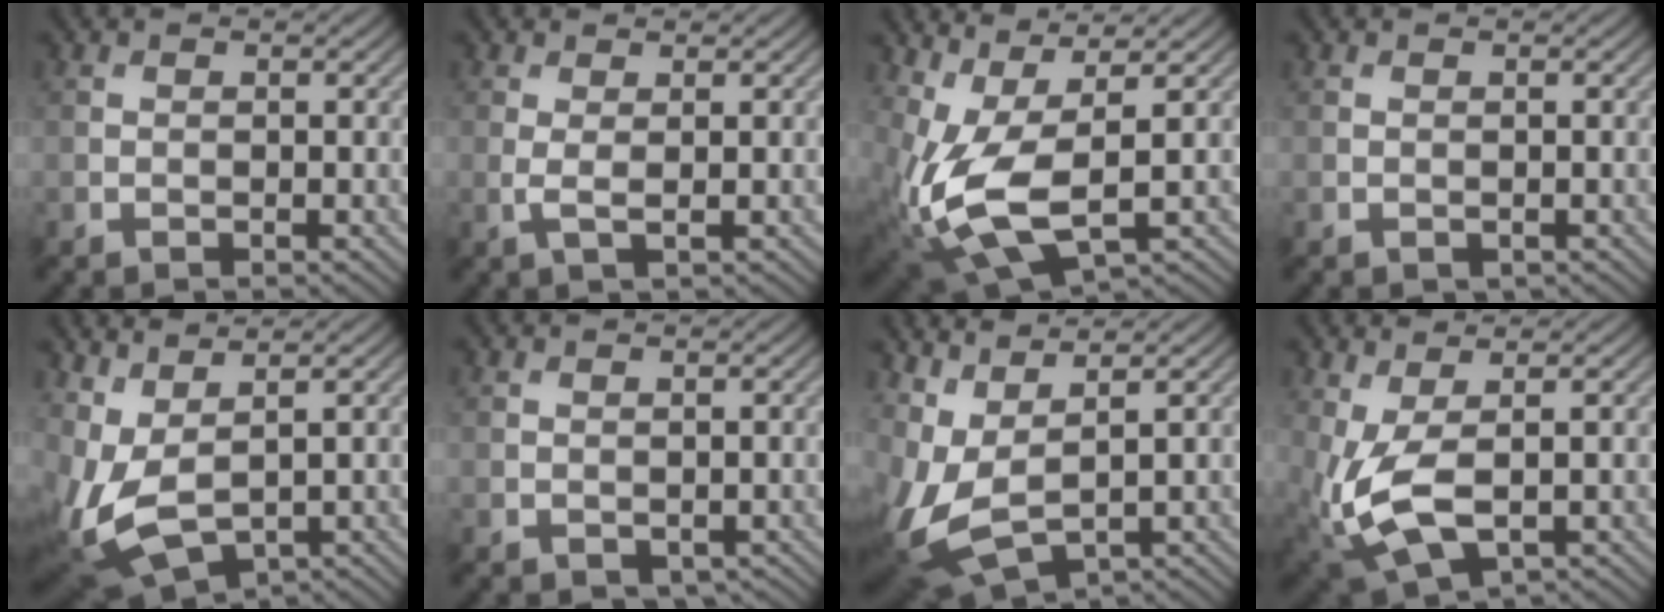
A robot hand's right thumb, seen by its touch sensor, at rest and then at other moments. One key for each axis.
{"total": 1.6, "fx": 0.4, "fy": 0.3, "fz": 1.5, "tx": -0.035, "ty": 0.002, "tz": 0.007}
{"total": 9.4, "fx": 0.3, "fy": 4.1, "fz": 8.5, "tx": -0.205, "ty": -0.005, "tz": 0.007}
{"total": 0.0}
{"total": 8.4, "fx": 1.4, "fy": 4.1, "fz": 7.2, "tx": -0.202, "ty": -0.018, "tz": 0.045}
{"total": 0.8, "fx": -0.3, "fy": 0.5, "fz": 0.5, "tx": -0.010, "ty": -0.008, "tz": 0.000}
{"total": 8.0, "fx": 2.4, "fy": 3.5, "fz": 6.8, "tx": -0.191, "ty": -0.013, "tz": 0.059}
{"total": 6.6, "fx": -0.4, "fy": 3.1, "fz": 5.8, "tx": -0.144, "ty": -0.008, "tz": -0.004}